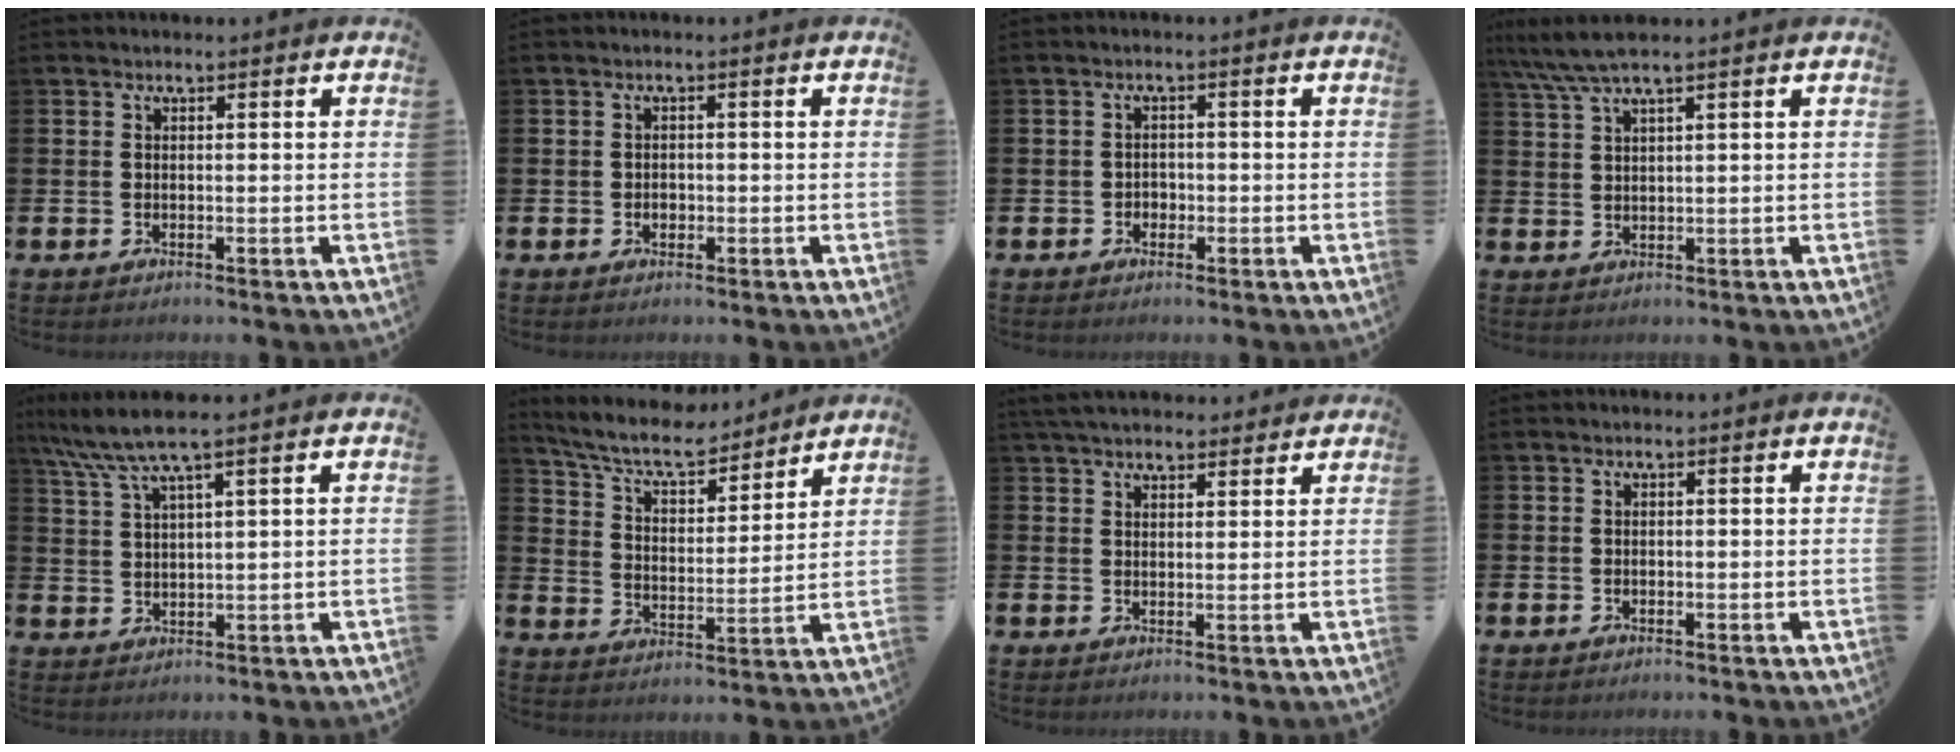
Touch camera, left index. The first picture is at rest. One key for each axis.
{"total": 1.1, "fx": -0.3, "fy": 0.9, "fz": 0.5, "tx": -0.011, "ty": 0.006, "tz": -0.007}
{"total": 1.5, "fx": -0.7, "fy": 1.3, "fz": 0.2, "tx": -0.007, "ty": 0.003, "tz": -0.017}
{"total": 4.7, "fx": 3.6, "fy": 0.2, "fz": 3.0, "tx": -0.072, "ty": -0.002, "tz": 0.067}
{"total": 6.2, "fx": 4.7, "fy": 0.2, "fz": 3.9, "tx": -0.094, "ty": -0.009, "tz": 0.084}
{"total": 8.0, "fx": 7.3, "fy": 1.9, "fz": 2.7, "tx": -0.083, "ty": -0.044, "tz": 0.127}
{"total": 4.2, "fx": 4.1, "fy": 0.9, "fz": 0.8, "tx": -0.025, "ty": -0.012, "tz": 0.077}
{"total": 0.0}